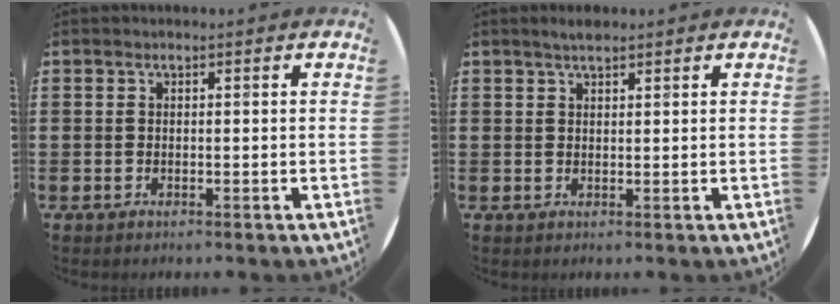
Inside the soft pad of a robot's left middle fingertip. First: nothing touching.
{"total": 1.7, "force": [1.5, 0.4, 0.8], "torque": [-0.016, 0.004, 0.026]}